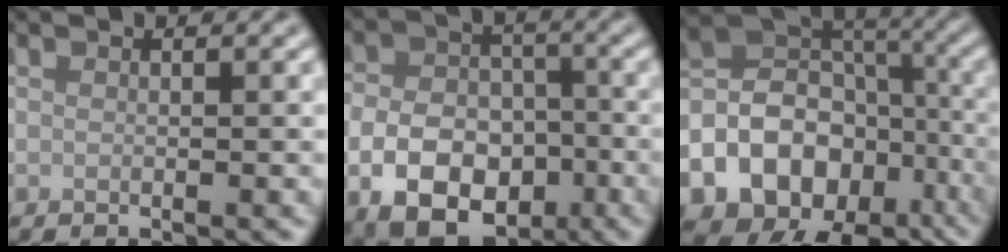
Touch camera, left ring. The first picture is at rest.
{"total": 9.2, "force": [-3.4, 6.4, 5.7], "torque": [-0.108, -0.015, -0.060]}
{"total": 17.5, "force": [-7.7, 14.1, 7.1], "torque": [-0.169, -0.029, -0.117]}